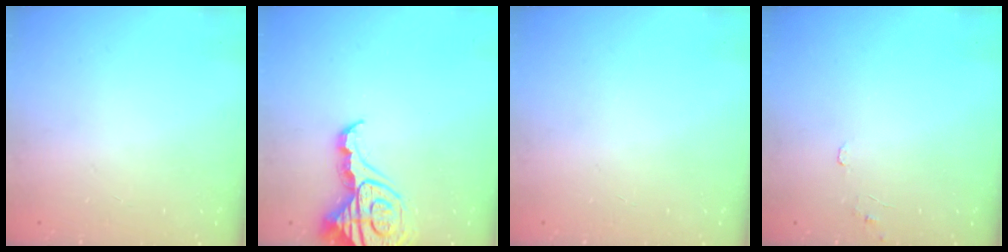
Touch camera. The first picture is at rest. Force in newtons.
{"total": 8.4, "press": 8.4, "slide": 0.8}
{"total": 0.0}
{"total": 4.8, "press": 4.8, "slide": 0.4}